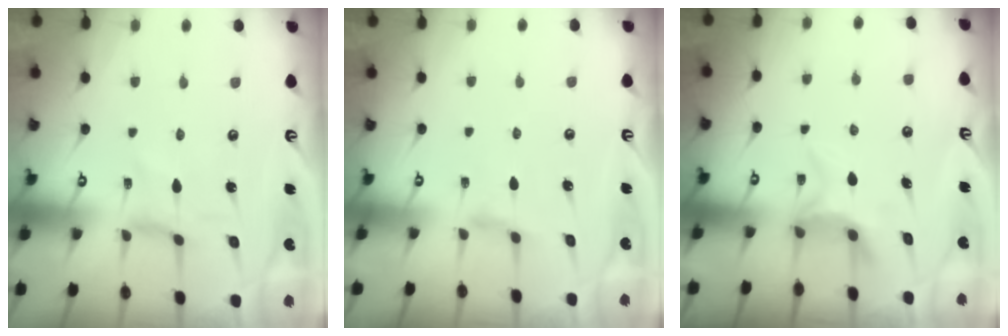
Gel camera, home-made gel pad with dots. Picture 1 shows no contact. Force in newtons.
{"total": 2.9, "press": 2.8, "slide": 0.5}
{"total": 5.5, "press": 5.5, "slide": 0.4}